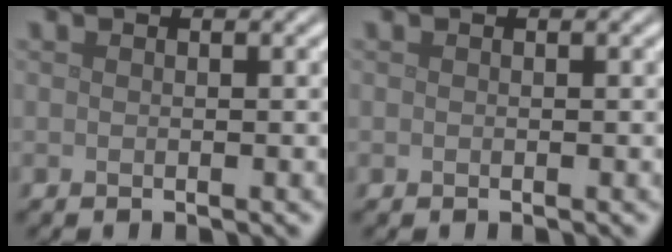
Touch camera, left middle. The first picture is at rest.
{"total": 0.0}